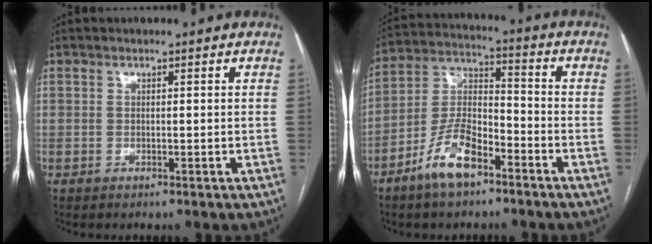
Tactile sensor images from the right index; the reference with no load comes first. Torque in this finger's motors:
{"motor_torque": [0.21, -0.50, -0.18, -0.07]}